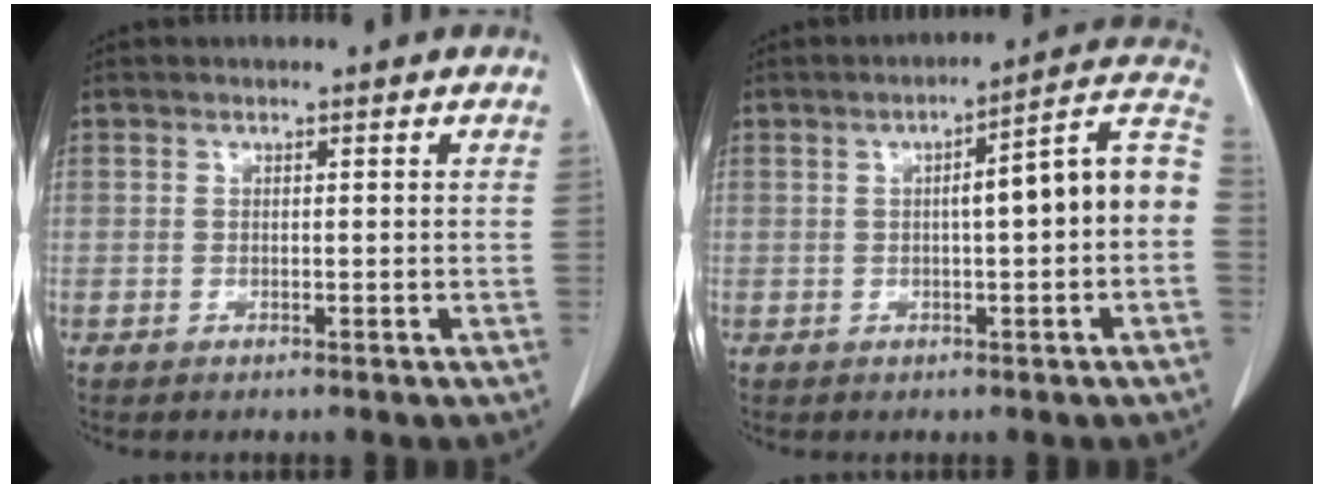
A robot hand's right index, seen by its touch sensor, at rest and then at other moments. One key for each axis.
{"total": 10.9, "fx": -0.3, "fy": 1.0, "fz": 10.8, "tx": -0.142, "ty": 0.037, "tz": -0.007}